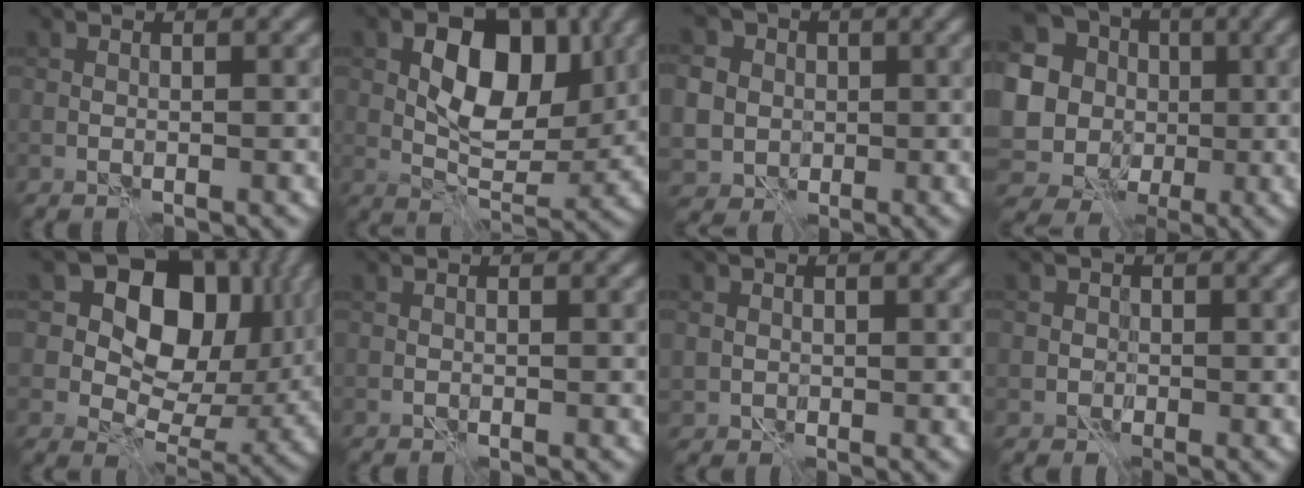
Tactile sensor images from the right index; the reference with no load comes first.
{"total": 8.0, "force": [1.7, 4.8, 6.1], "torque": [-0.085, -0.003, 0.024]}
{"total": 9.4, "force": [1.9, 8.6, 3.3], "torque": [-0.086, 0.018, 0.020]}
{"total": 20.2, "force": [1.8, 18.8, 7.1], "torque": [-0.178, 0.012, -0.012]}
{"total": 13.7, "force": [4.7, 9.4, 8.8], "torque": [-0.128, 0.014, 0.074]}
{"total": 0.0}
{"total": 1.9, "force": [0.3, 1.8, 0.4], "torque": [-0.002, 0.001, 0.007]}
{"total": 1.9, "force": [0.0, 1.8, 0.4], "torque": [0.016, 0.009, -0.013]}